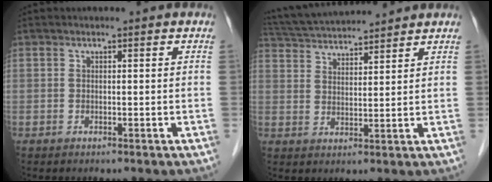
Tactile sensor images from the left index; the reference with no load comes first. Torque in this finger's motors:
{"motor_torque": [-0.07, -0.78, 0.21, 0.05]}